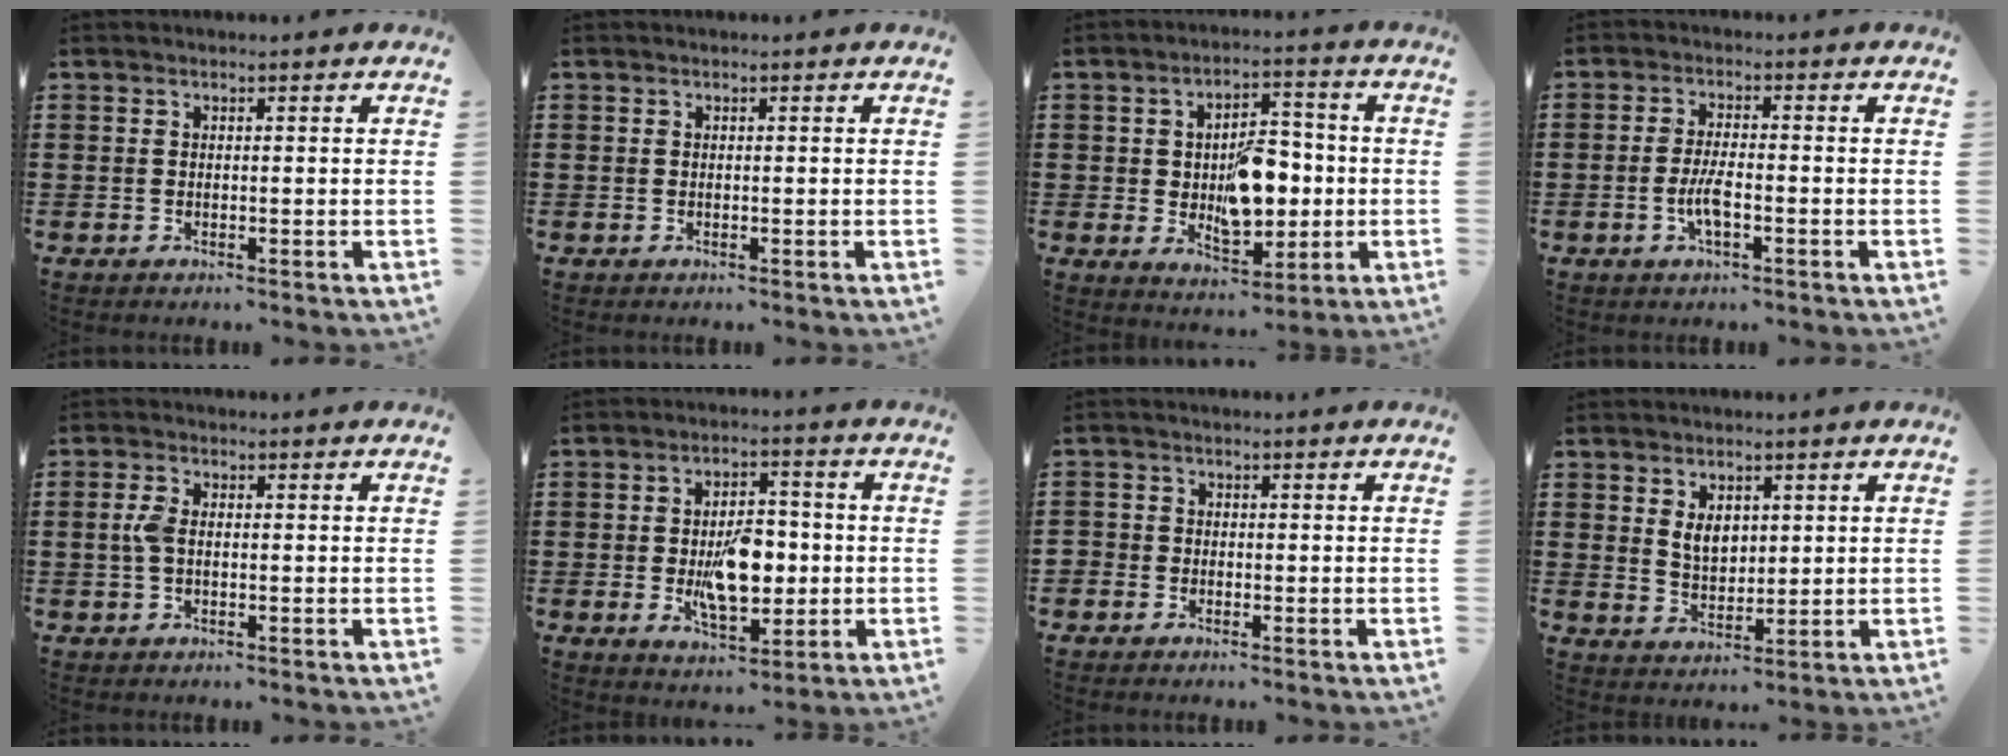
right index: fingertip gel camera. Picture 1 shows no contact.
{"total": 0.0}
{"total": 8.9, "force": [-0.5, 5.3, 7.2], "torque": [-0.107, 0.002, -0.014]}
{"total": 3.9, "force": [-1.3, 1.0, 3.6], "torque": [-0.076, -0.002, -0.028]}
{"total": 2.9, "force": [-0.1, 1.4, 2.5], "torque": [-0.072, -0.005, -0.009]}
{"total": 9.1, "force": [-1.0, 4.9, 7.6], "torque": [-0.122, 0.000, -0.022]}
{"total": 1.3, "force": [-0.9, 0.9, 0.0], "torque": [-0.003, 0.003, -0.021]}
{"total": 3.8, "force": [1.4, 2.6, 2.4], "torque": [-0.047, 0.005, 0.024]}